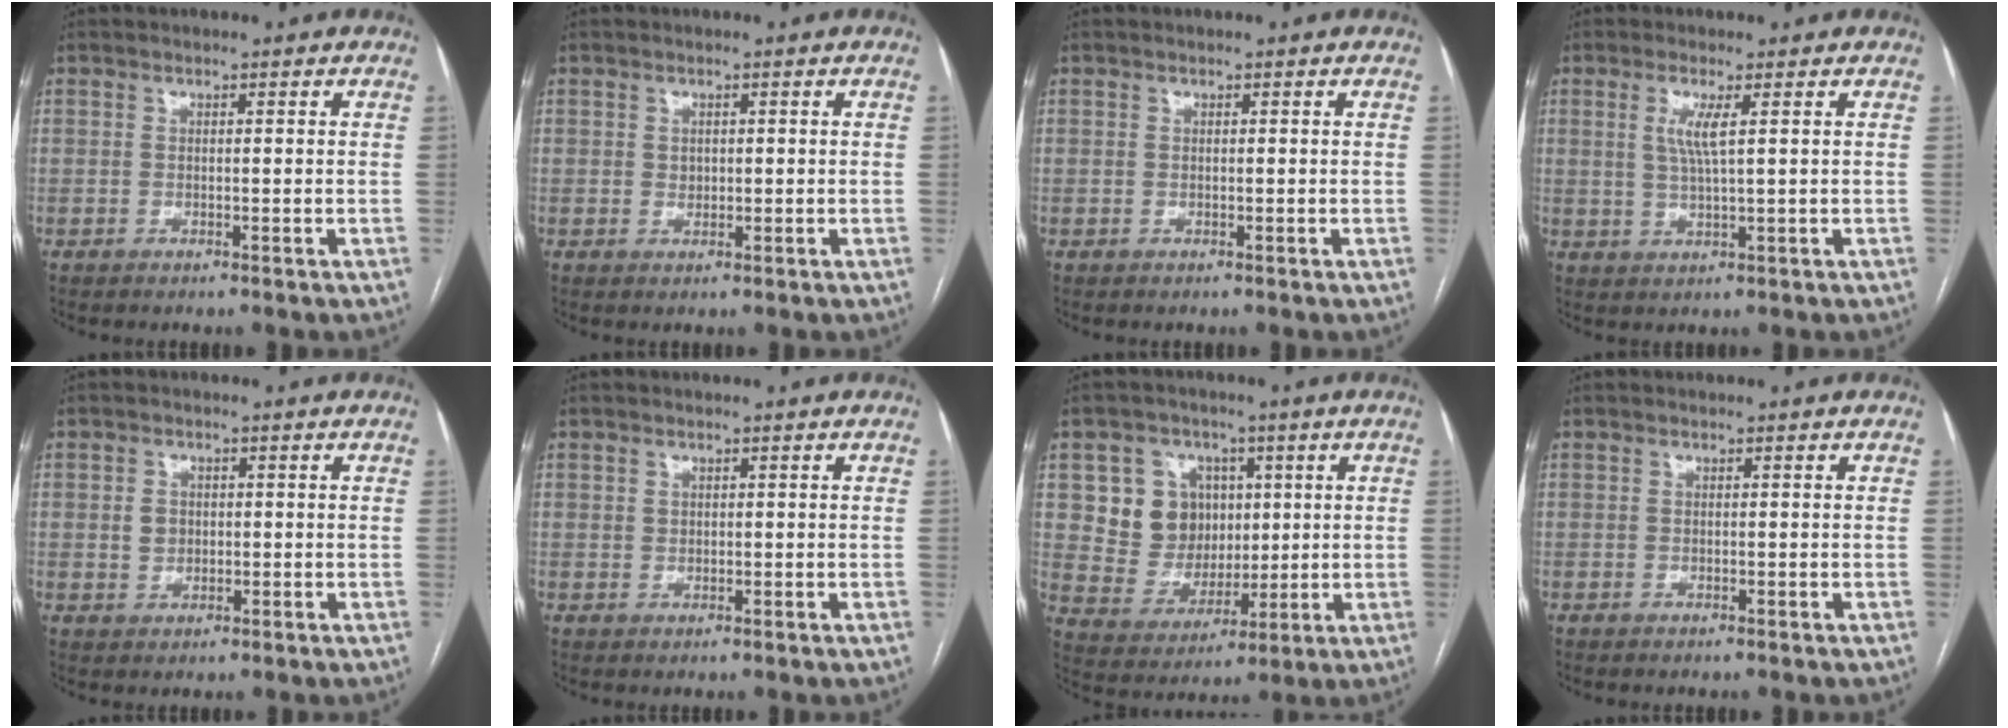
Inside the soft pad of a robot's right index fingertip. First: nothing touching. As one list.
[{"total": 1.2, "force": [0.2, 1.0, 0.6], "torque": [-0.009, 0.000, 0.005]}, {"total": 0.0}, {"total": 3.7, "force": [1.1, -0.1, 3.5], "torque": [-0.077, -0.003, 0.022]}, {"total": 2.5, "force": [0.2, 2.2, 1.2], "torque": [-0.021, 0.007, 0.009]}, {"total": 0.9, "force": [0.3, 0.8, 0.2], "torque": [0.001, 0.000, 0.004]}, {"total": 10.3, "force": [2.9, 9.2, 3.5], "torque": [-0.076, 0.029, 0.065]}, {"total": 0.0}]